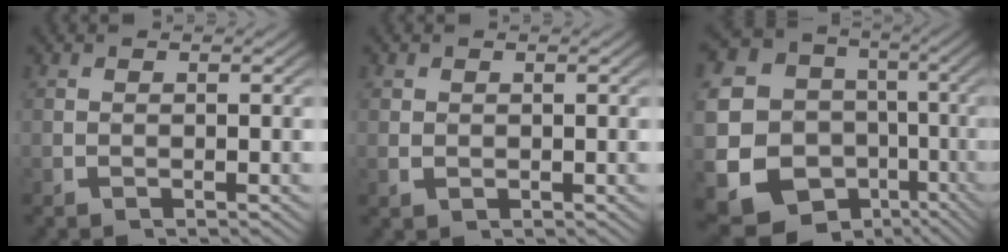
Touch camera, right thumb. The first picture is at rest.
{"total": 0.9, "force": [0.4, 0.7, 0.4], "torque": [-0.012, -0.008, 0.014]}
{"total": 21.3, "force": [-4.7, 18.2, 10.0], "torque": [-0.268, -0.113, -0.056]}